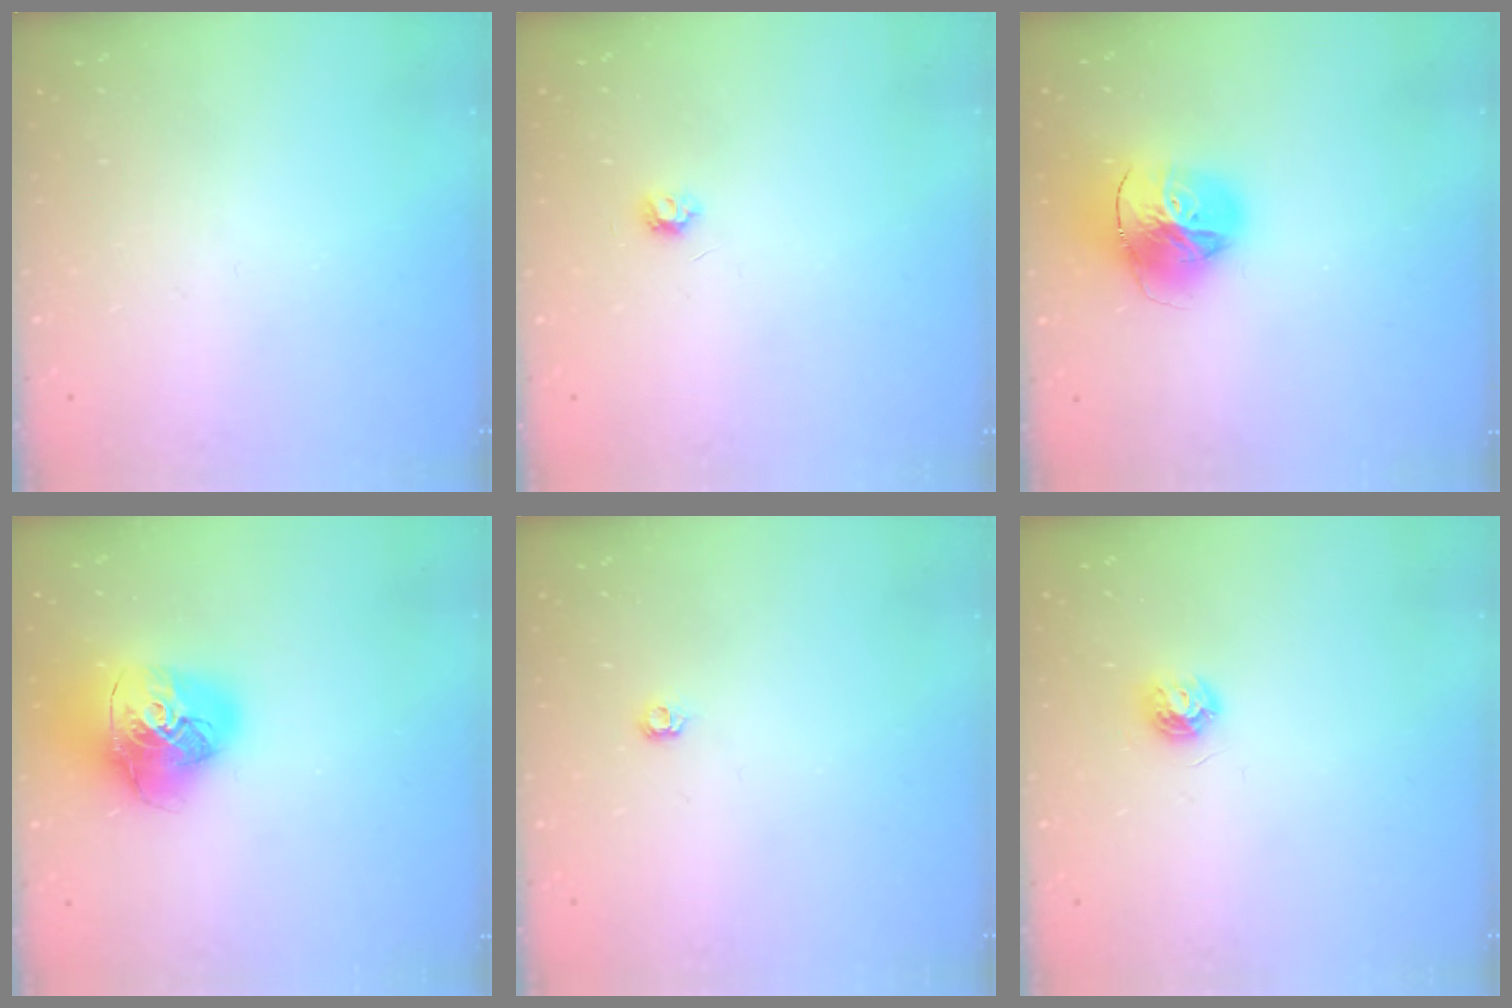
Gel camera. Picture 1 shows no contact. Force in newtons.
{"total": 3.7, "press": 3.7, "slide": 0.4}
{"total": 17.1, "press": 17.0, "slide": 1.9}
{"total": 18.2, "press": 18.0, "slide": 2.2}
{"total": 4.7, "press": 4.7, "slide": 0.8}
{"total": 5.9, "press": 5.9, "slide": 0.5}